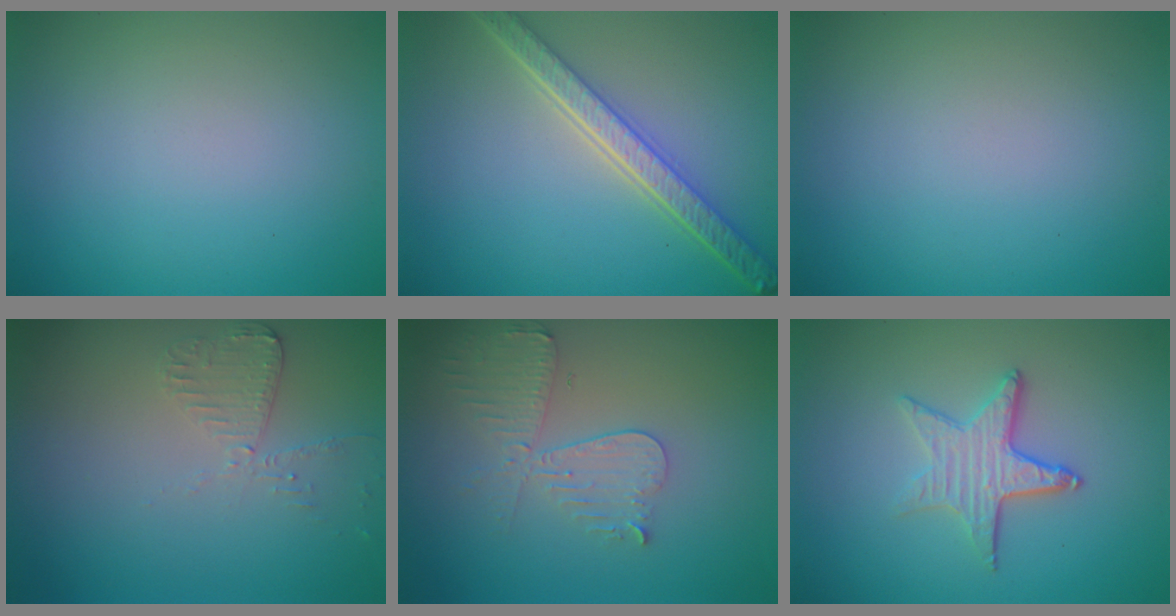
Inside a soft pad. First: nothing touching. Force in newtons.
{"total": 5.5, "press": 4.0, "slide": 3.7}
{"total": 0.0}
{"total": 2.0, "press": 2.0, "slide": 0.3}
{"total": 3.9, "press": 3.4, "slide": 1.8}
{"total": 3.6, "press": 2.9, "slide": 2.2}